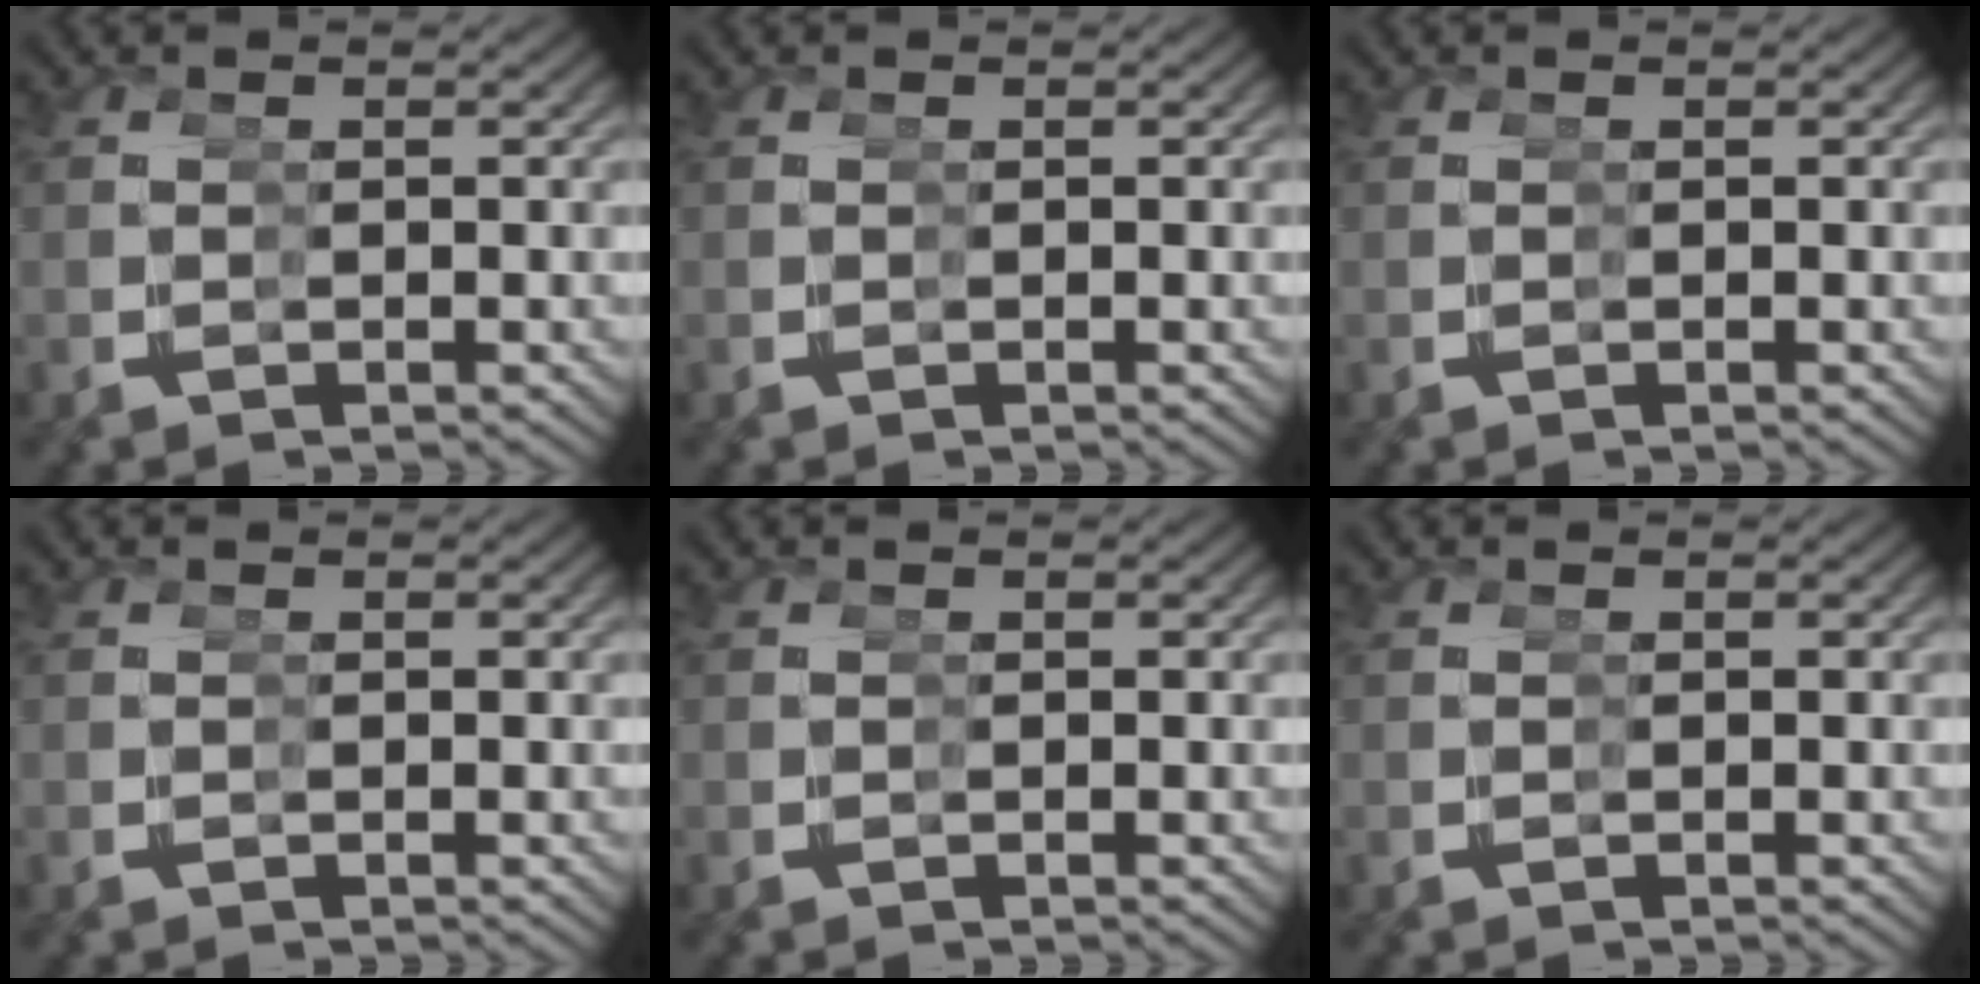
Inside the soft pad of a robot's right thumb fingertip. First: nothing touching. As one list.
[{"total": 0.0}, {"total": 0.0}, {"total": 0.0}, {"total": 0.0}, {"total": 0.0}]